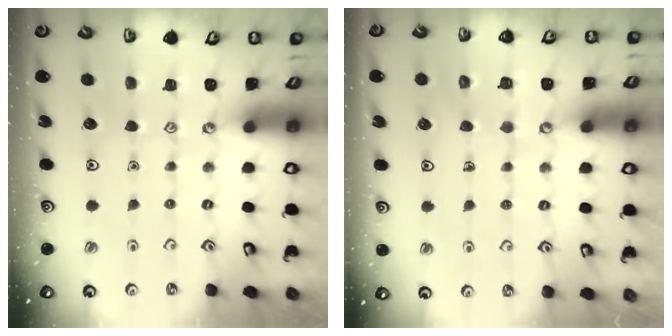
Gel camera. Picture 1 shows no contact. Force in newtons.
{"total": 5.6, "press": 5.6, "slide": 0.4}